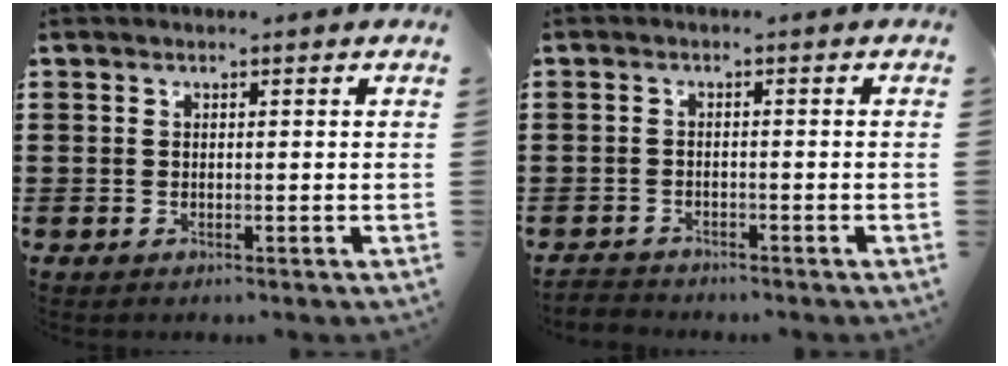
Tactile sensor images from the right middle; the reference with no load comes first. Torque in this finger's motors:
{"motor_torque": [0.22, 0.00, -0.01, 0.00]}